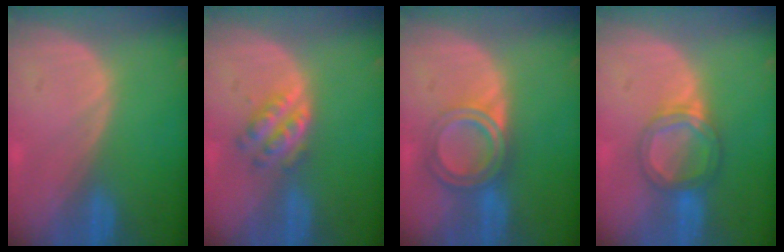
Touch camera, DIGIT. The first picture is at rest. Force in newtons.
{"total": 4.3, "press": 4.3, "slide": 0.6}
{"total": 6.4, "press": 5.4, "slide": 3.4}
{"total": 5.3, "press": 5.0, "slide": 1.7}